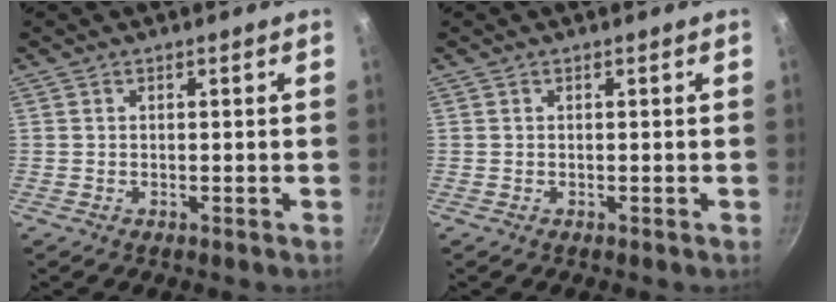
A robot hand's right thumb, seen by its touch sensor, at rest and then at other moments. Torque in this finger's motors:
{"motor_torque": [0.00, 0.01, 0.00, 0.00, 0.00]}